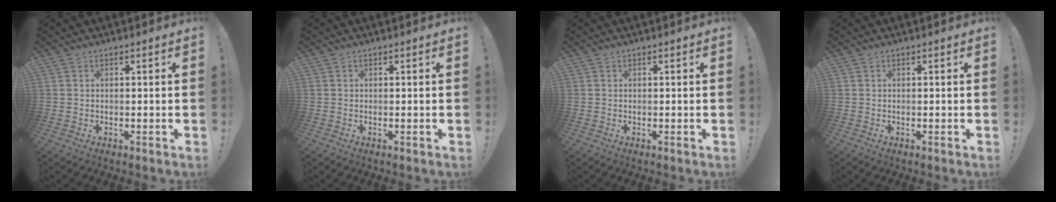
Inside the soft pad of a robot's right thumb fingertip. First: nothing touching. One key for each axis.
{"total": 0.0}
{"total": 0.0}
{"total": 0.0}